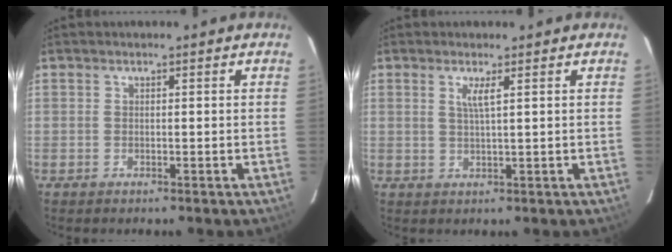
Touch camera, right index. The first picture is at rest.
{"total": 2.4, "force": [1.0, -0.2, 2.1], "torque": [-0.038, -0.002, 0.020]}